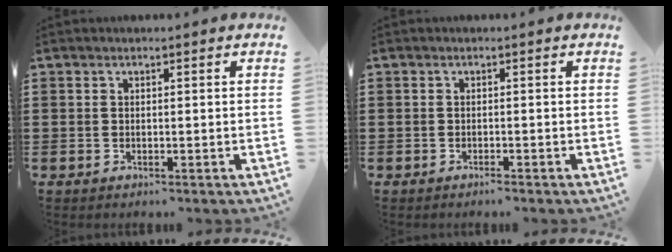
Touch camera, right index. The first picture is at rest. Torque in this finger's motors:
{"motor_torque": [-0.51, 1.06, -1.00, -0.21]}